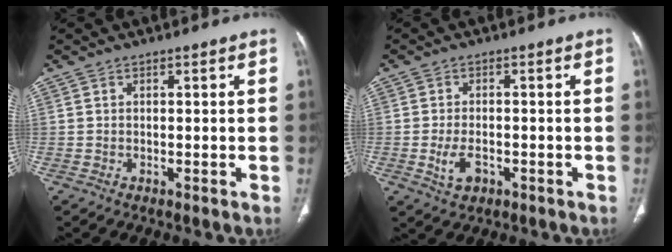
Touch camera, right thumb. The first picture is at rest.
{"total": 4.4, "force": [-1.4, 2.6, 3.2], "torque": [-0.062, 0.005, -0.019]}